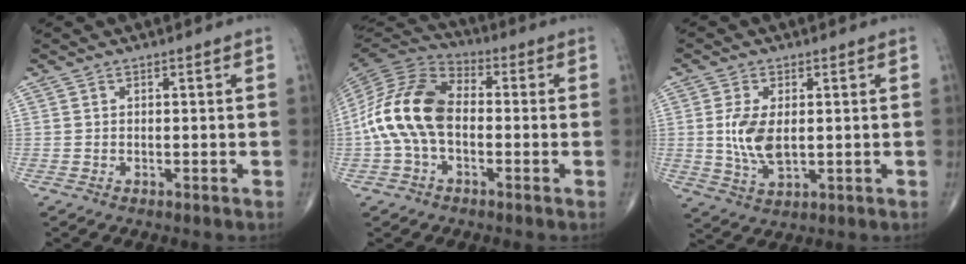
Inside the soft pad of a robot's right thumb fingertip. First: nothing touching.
{"total": 14.7, "force": [-1.4, 9.1, 11.5], "torque": [-0.231, 0.036, -0.037]}
{"total": 7.5, "force": [0.5, 3.9, 6.4], "torque": [-0.133, -0.010, 0.016]}